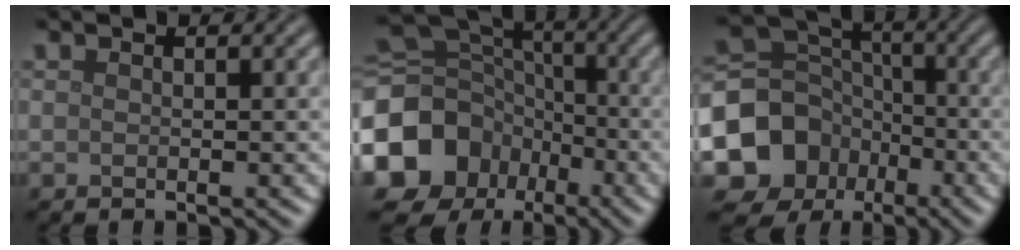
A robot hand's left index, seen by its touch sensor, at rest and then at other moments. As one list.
[{"total": 16.4, "force": [-7.1, 13.5, 6.0], "torque": [-0.158, -0.035, -0.141]}, {"total": 9.7, "force": [-4.0, 8.2, 3.1], "torque": [-0.089, -0.009, -0.087]}]